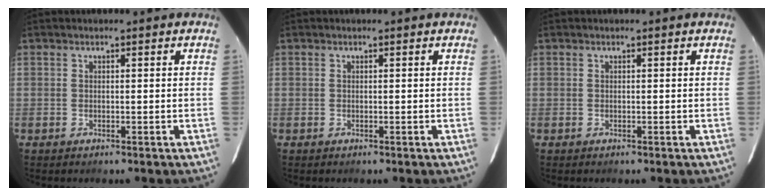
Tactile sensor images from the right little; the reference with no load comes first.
{"total": 0.0}
{"total": 0.0}